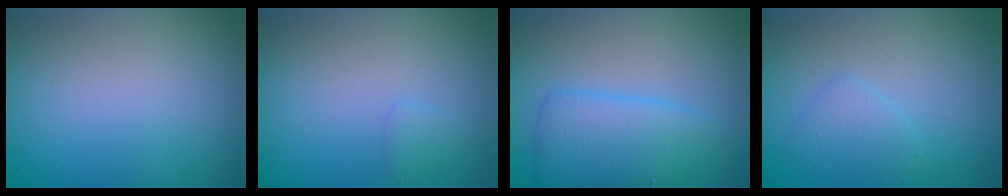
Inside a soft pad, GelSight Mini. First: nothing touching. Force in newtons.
{"total": 0.7, "press": 0.7, "slide": 0.0}
{"total": 4.3, "press": 4.3, "slide": 0.3}
{"total": 1.6, "press": 1.6, "slide": 0.1}